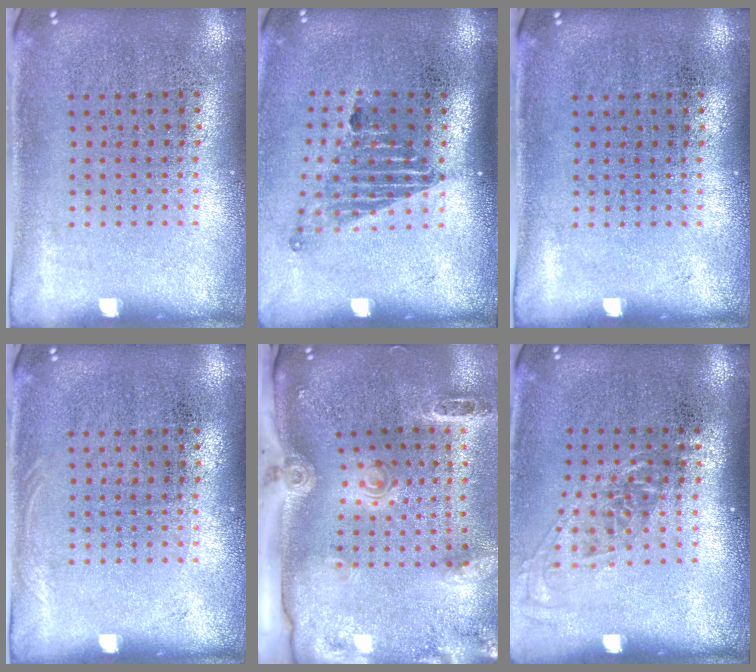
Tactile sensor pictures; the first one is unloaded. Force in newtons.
{"total": 1.6, "press": 1.2, "slide": 1.1}
{"total": 0.0}
{"total": 0.5, "press": 0.5, "slide": 0.2}
{"total": 2.9, "press": 2.1, "slide": 2.1}
{"total": 1.3, "press": 1.0, "slide": 0.8}